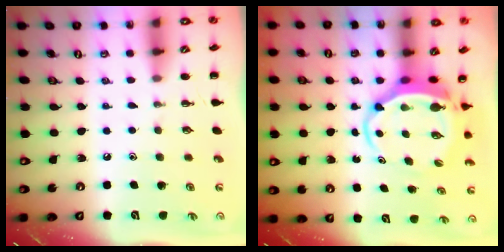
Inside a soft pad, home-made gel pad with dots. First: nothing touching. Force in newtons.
{"total": 6.7, "press": 6.5, "slide": 1.6}